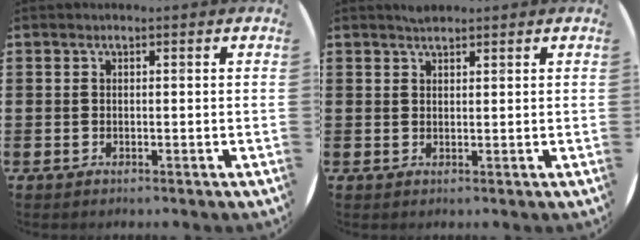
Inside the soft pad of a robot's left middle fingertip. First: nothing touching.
{"total": 1.3, "force": [1.3, 0.2, 0.2], "torque": [-0.005, 0.001, 0.024]}